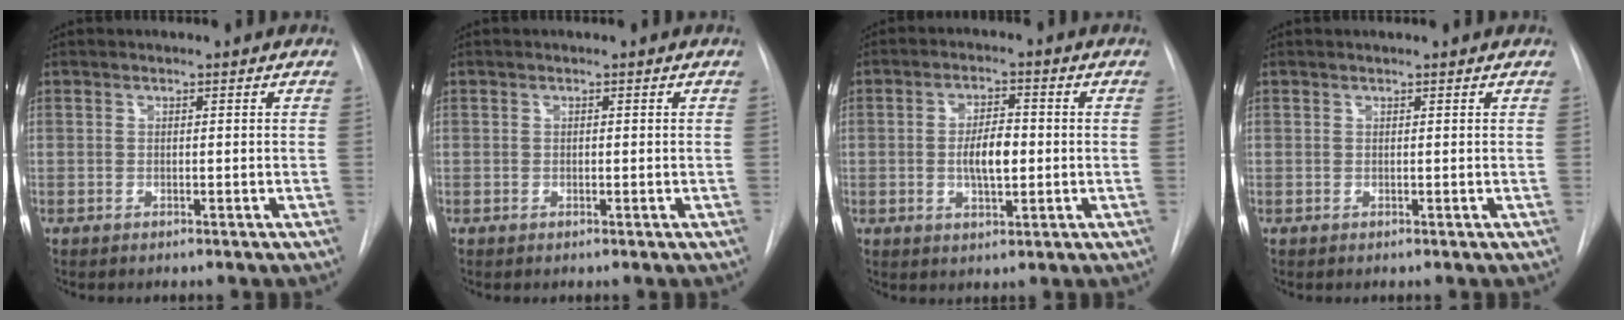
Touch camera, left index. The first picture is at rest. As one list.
[{"total": 0.0}, {"total": 5.6, "force": [-0.6, 2.1, 5.2], "torque": [-0.093, 0.002, -0.008]}, {"total": 0.8, "force": [0.8, 0.0, 0.3], "torque": [-0.009, 0.010, 0.011]}]